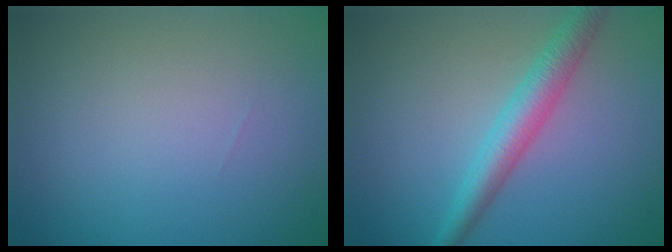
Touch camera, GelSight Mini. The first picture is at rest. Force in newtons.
{"total": 3.6, "press": 3.6, "slide": 0.0}